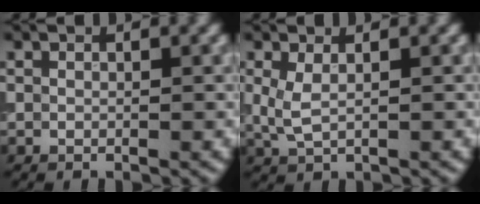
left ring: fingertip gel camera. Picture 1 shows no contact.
{"total": 1.7, "force": [0.5, 0.7, 1.5], "torque": [-0.041, 0.001, 0.012]}